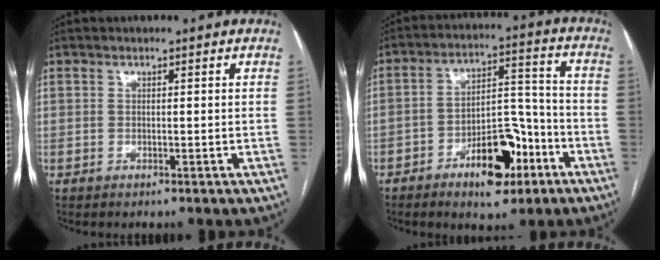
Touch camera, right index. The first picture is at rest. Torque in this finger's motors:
{"motor_torque": [1.49, -0.65, 0.70, 0.15]}